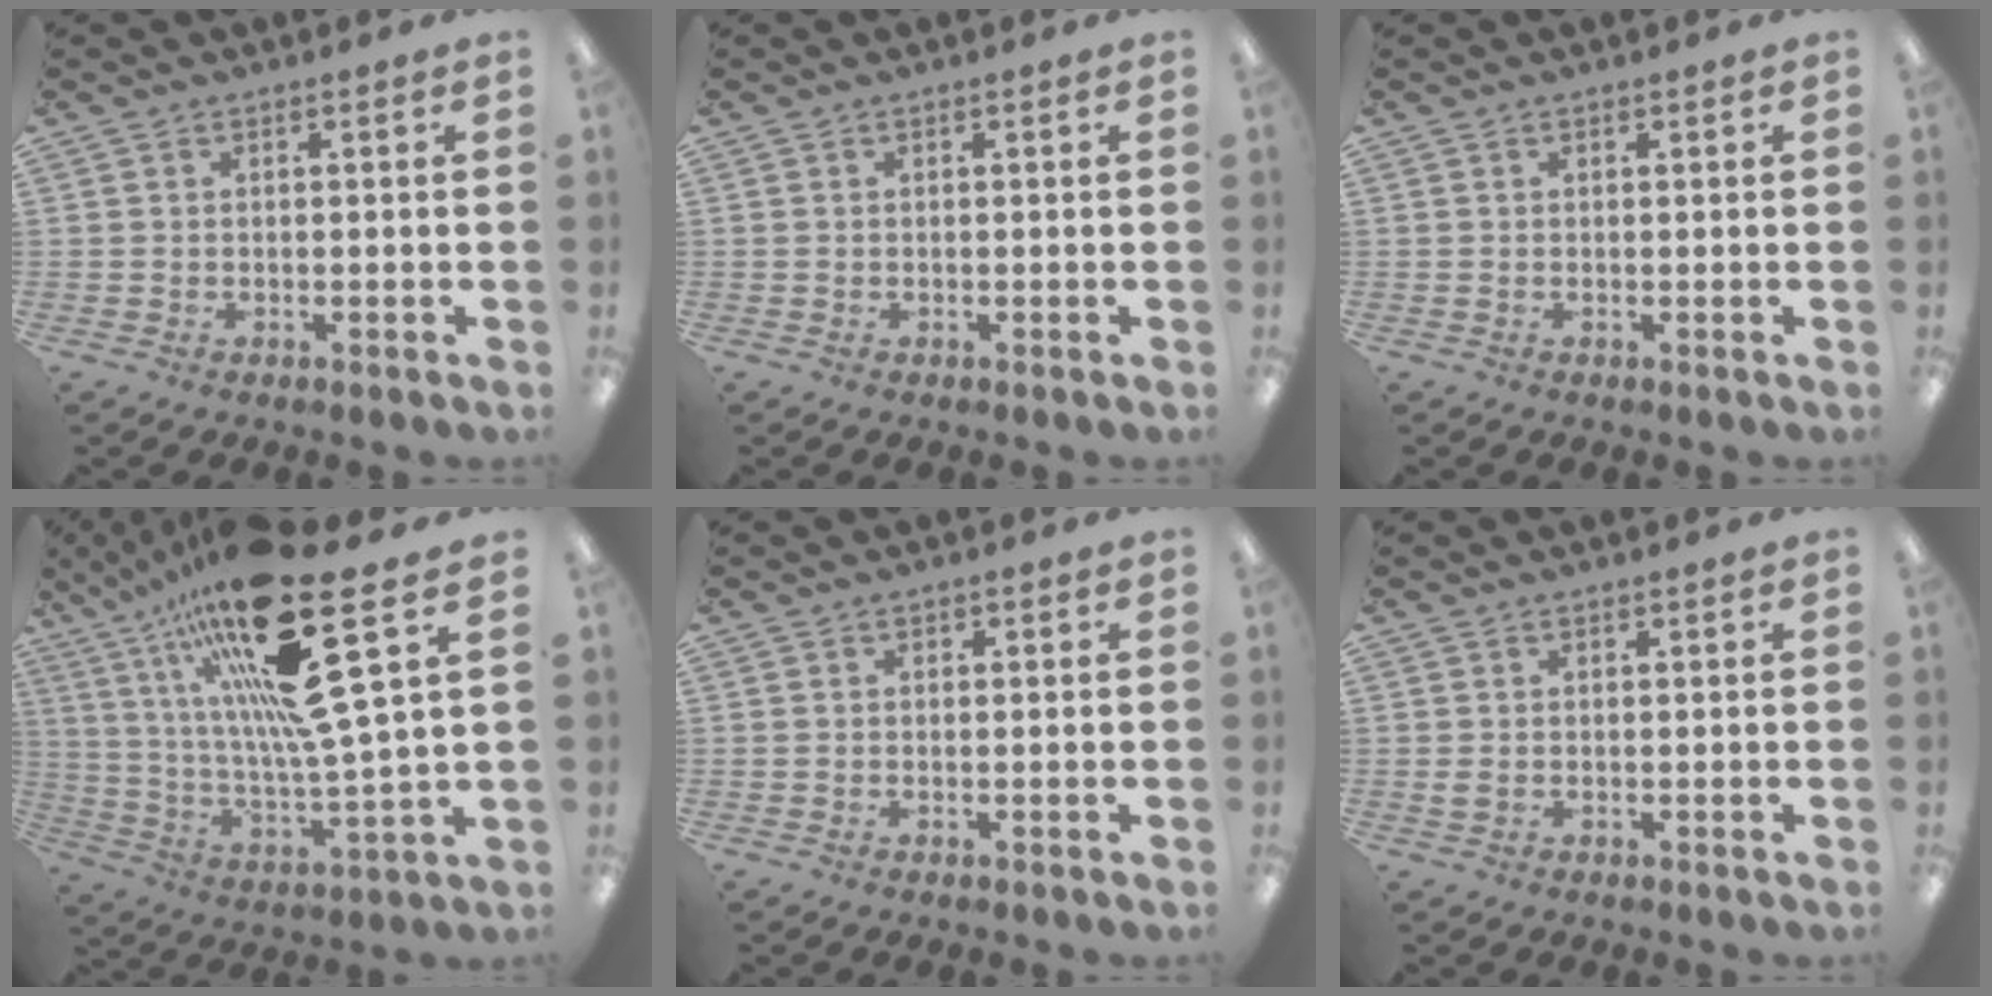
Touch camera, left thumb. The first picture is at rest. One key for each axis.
{"total": 0.0}
{"total": 0.0}
{"total": 26.5, "fx": 14.6, "fy": 4.6, "fz": 21.7, "tx": -0.409, "ty": -0.095, "tz": 0.224}
{"total": 0.5, "fx": -0.1, "fy": 0.4, "fz": 0.3, "tx": -0.004, "ty": 0.003, "tz": -0.002}
{"total": 1.3, "fx": 0.2, "fy": 0.9, "fz": 1.0, "tx": -0.020, "ty": 0.004, "tz": 0.003}